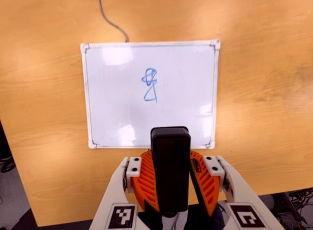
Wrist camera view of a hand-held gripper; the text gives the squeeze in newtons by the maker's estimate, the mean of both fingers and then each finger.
{"total": 8.6, "left": 8.9, "right": 8.4}